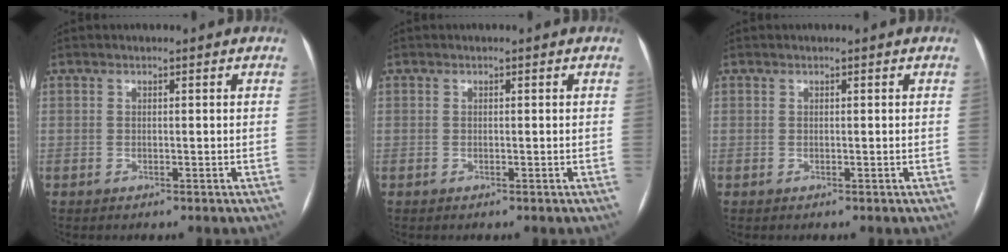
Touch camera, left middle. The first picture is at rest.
{"total": 0.0}
{"total": 0.0}